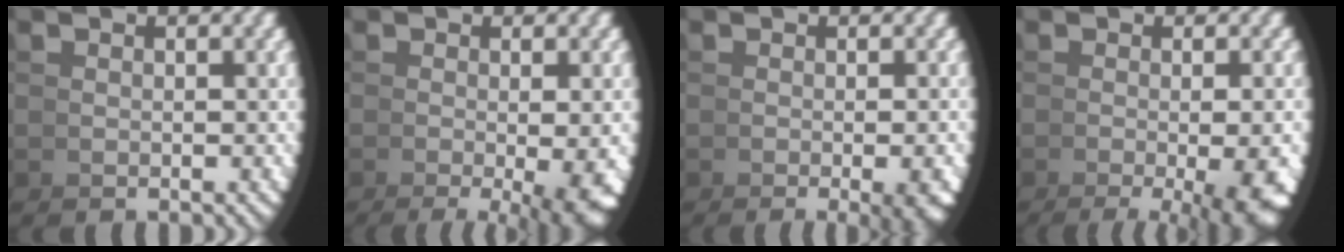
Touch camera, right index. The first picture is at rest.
{"total": 7.5, "force": [-3.4, 2.2, 6.3], "torque": [-0.077, -0.025, -0.037]}
{"total": 4.3, "force": [-1.8, 1.2, 3.7], "torque": [-0.036, -0.007, -0.024]}
{"total": 9.2, "force": [-4.4, 3.0, 7.5], "torque": [-0.083, -0.021, -0.052]}